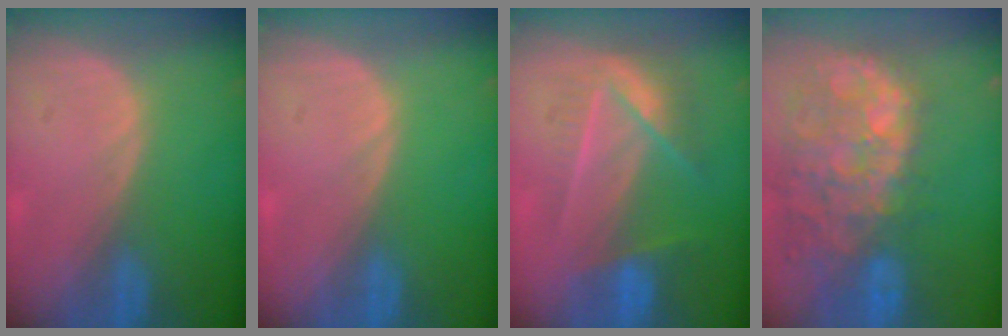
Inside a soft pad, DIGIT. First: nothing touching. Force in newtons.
{"total": 0.0}
{"total": 7.3, "press": 6.6, "slide": 3.0}
{"total": 14.1, "press": 11.6, "slide": 8.0}